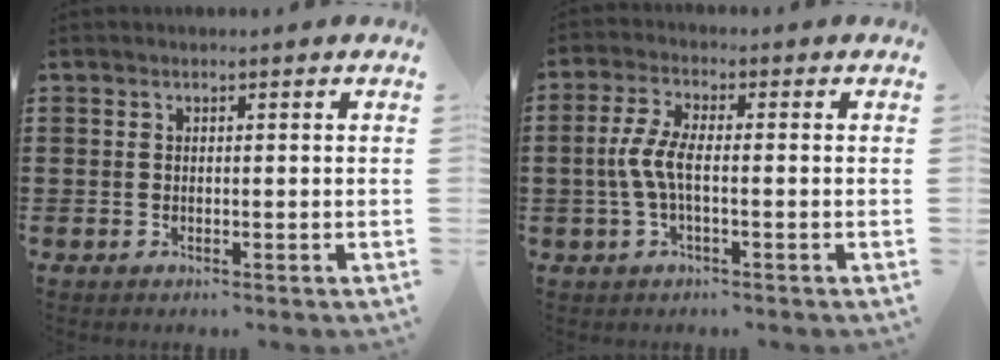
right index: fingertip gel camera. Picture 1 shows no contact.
{"total": 5.0, "force": [-0.9, 1.5, 4.7], "torque": [-0.120, -0.007, -0.029]}